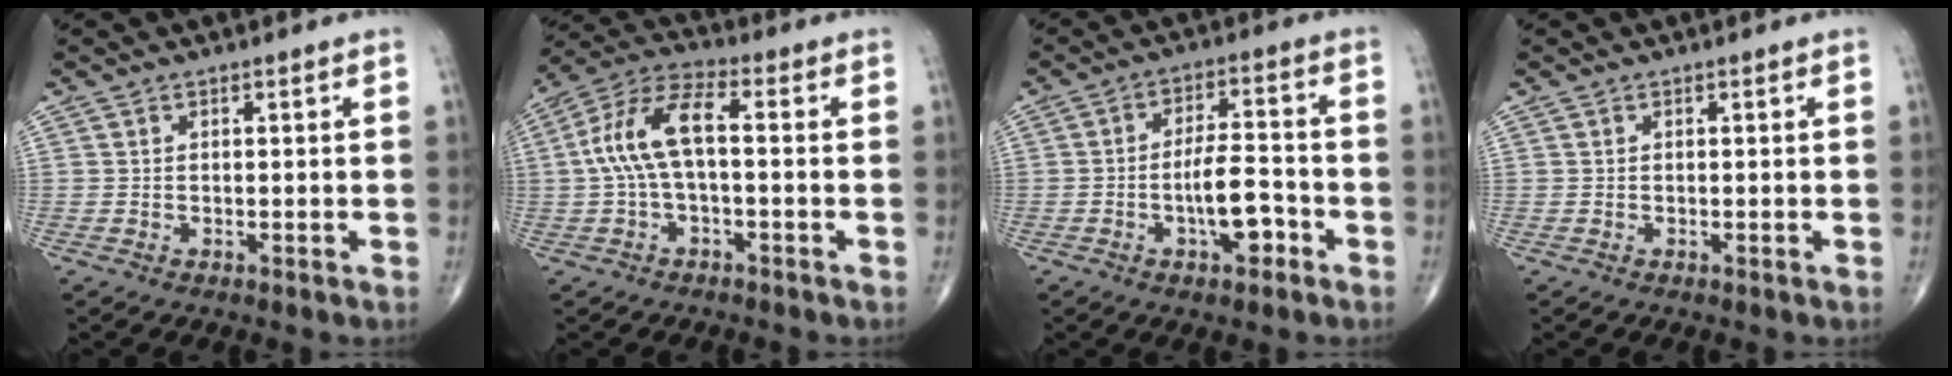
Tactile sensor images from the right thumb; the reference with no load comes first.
{"total": 10.9, "force": [0.0, 4.6, 9.9], "torque": [-0.211, 0.042, -0.007]}
{"total": 8.3, "force": [-2.9, 3.2, 7.0], "torque": [-0.109, 0.027, -0.050]}
{"total": 0.0}